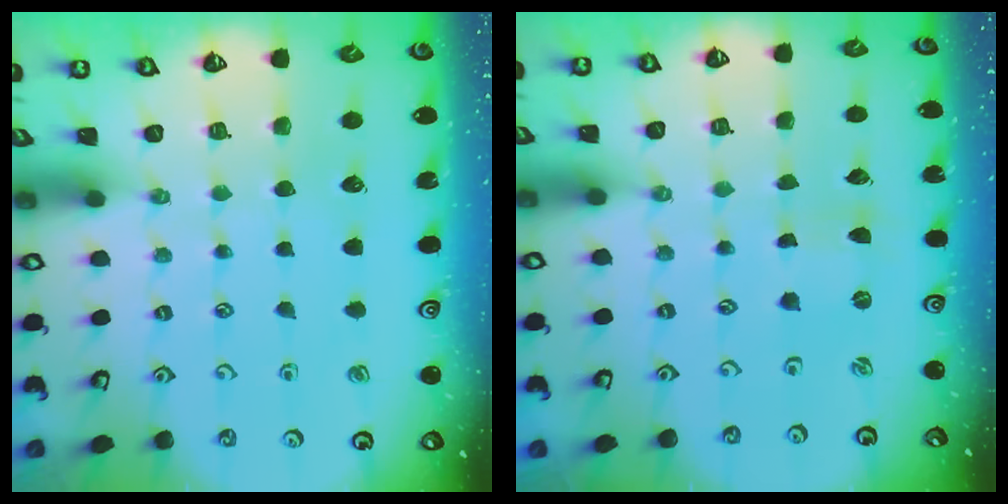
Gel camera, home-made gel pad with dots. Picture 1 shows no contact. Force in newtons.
{"total": 0.0}